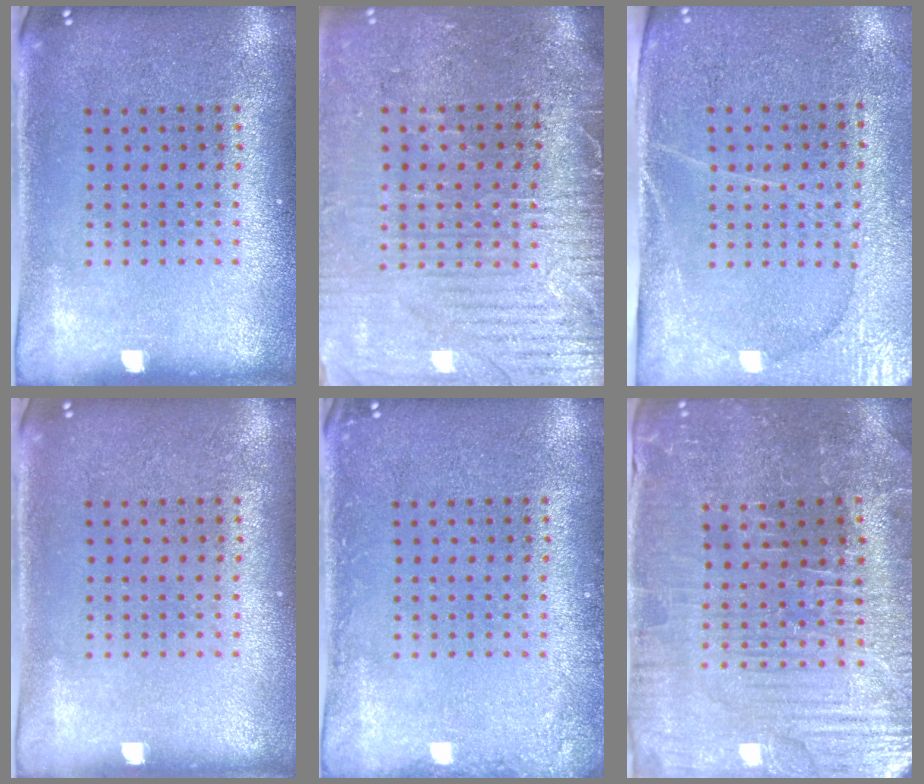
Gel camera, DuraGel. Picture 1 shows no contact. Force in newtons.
{"total": 3.7, "press": 3.4, "slide": 1.5}
{"total": 3.0, "press": 2.8, "slide": 1.1}
{"total": 0.0}
{"total": 1.2, "press": 1.2, "slide": 0.2}
{"total": 3.6, "press": 3.6, "slide": 0.4}